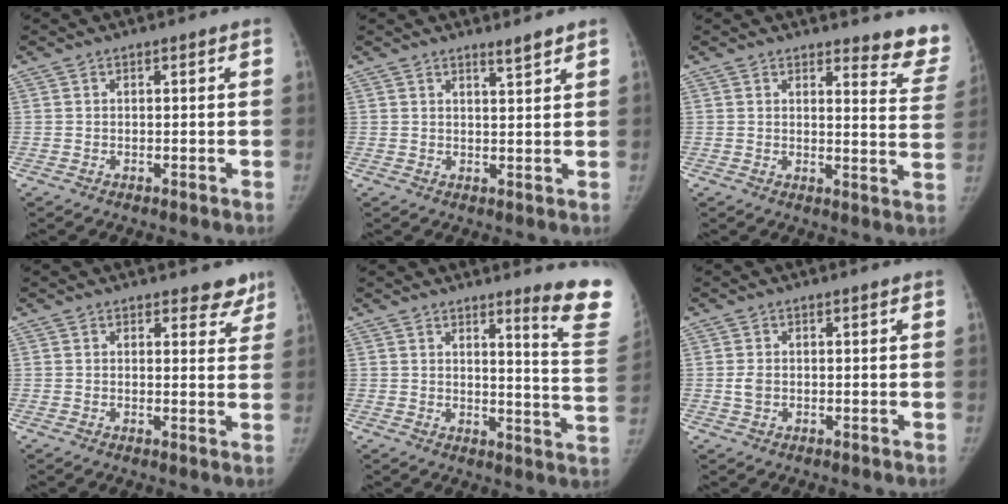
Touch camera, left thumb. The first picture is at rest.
{"total": 2.3, "force": [2.0, 0.0, 1.1], "torque": [-0.011, -0.021, 0.033]}
{"total": 10.8, "force": [10.4, 2.3, 2.0], "torque": [0.019, -0.105, 0.087]}
{"total": 4.1, "force": [3.4, 2.0, 0.8], "torque": [0.029, -0.021, 0.030]}
{"total": 12.1, "force": [9.4, 0.6, 7.7], "torque": [-0.072, -0.092, 0.104]}
{"total": 1.7, "force": [0.0, 1.2, 1.2], "torque": [-0.022, 0.001, 0.003]}